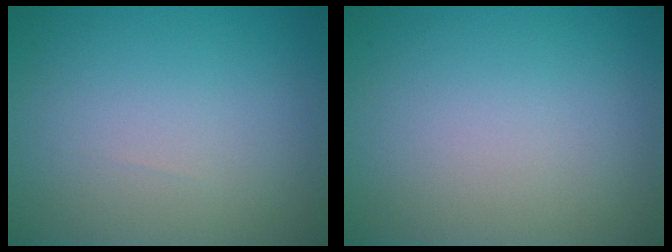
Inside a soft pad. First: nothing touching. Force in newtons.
{"total": 0.0}